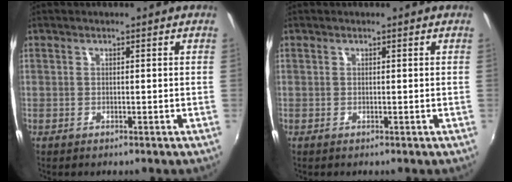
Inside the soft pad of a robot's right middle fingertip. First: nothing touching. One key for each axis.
{"total": 0.0}